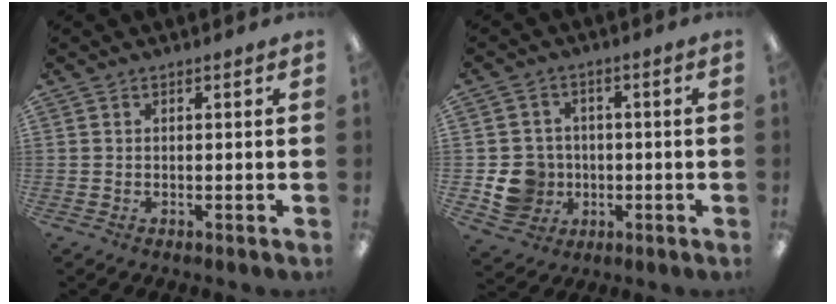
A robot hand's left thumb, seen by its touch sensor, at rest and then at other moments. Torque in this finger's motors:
{"motor_torque": [-0.42, 0.53, 0.02, -0.02, 0.02]}